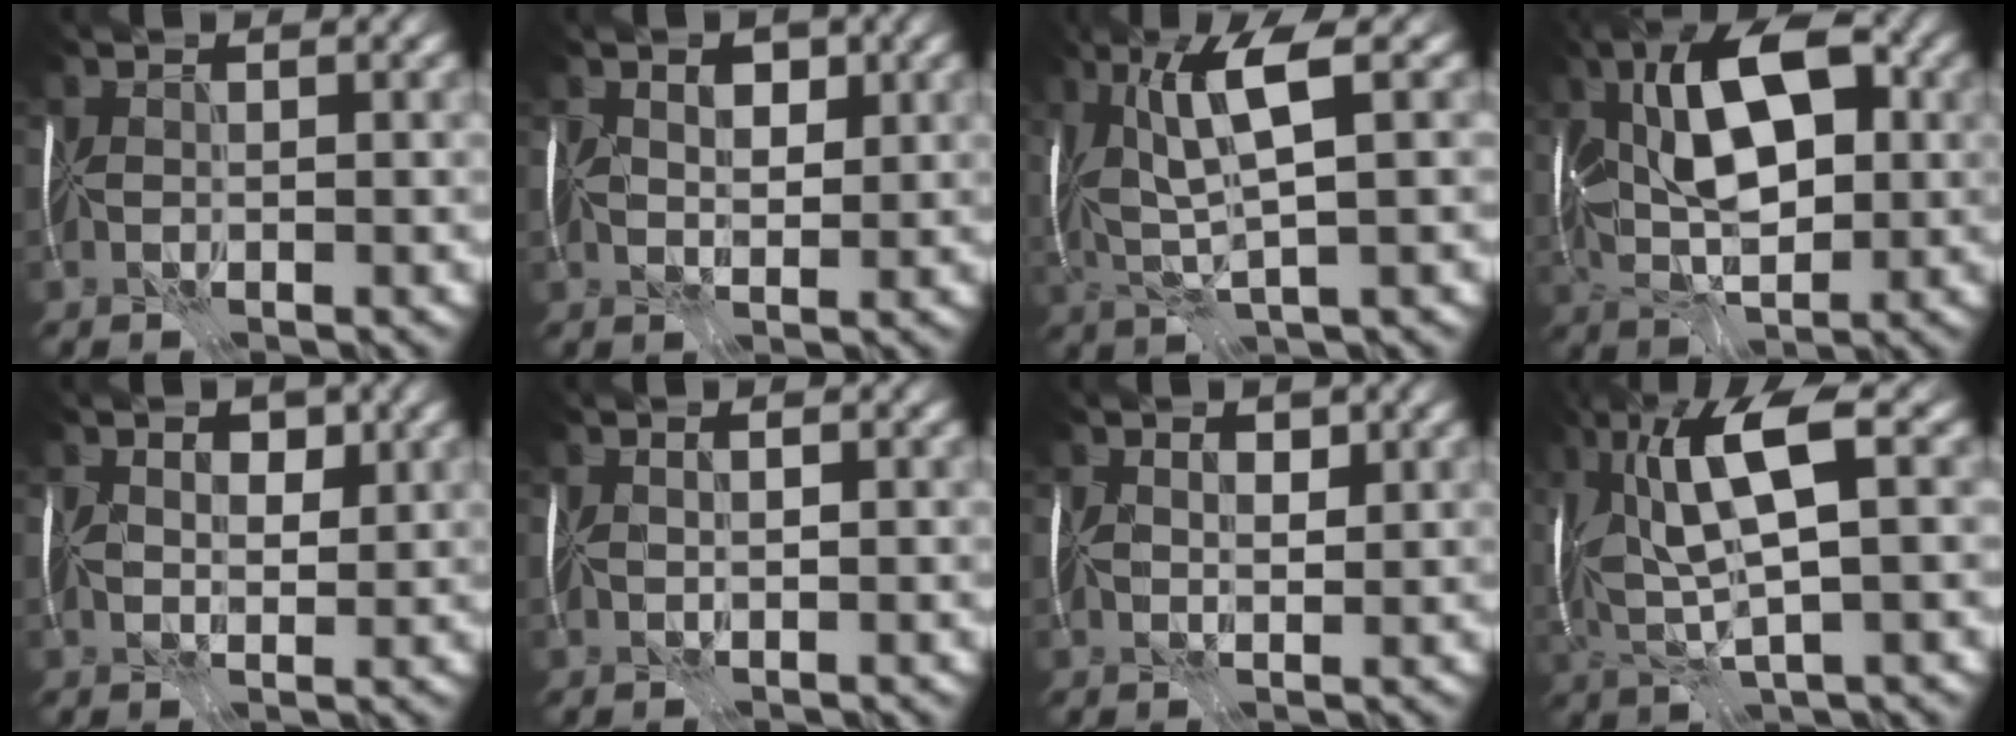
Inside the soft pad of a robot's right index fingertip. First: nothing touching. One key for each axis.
{"total": 1.9, "fx": 0.2, "fy": 1.2, "fz": 1.5, "tx": -0.025, "ty": -0.005, "tz": 0.003}
{"total": 7.0, "fx": 1.3, "fy": 1.2, "fz": 6.7, "tx": -0.137, "ty": 0.010, "tz": 0.027}
{"total": 10.0, "fx": 1.1, "fy": 4.8, "fz": 8.7, "tx": -0.140, "ty": 0.013, "tz": 0.007}
{"total": 1.6, "fx": 0.2, "fy": 1.1, "fz": 1.1, "tx": -0.019, "ty": -0.005, "tz": 0.002}
{"total": 0.5, "fx": -0.4, "fy": -0.4, "fz": 0.1, "tx": -0.001, "ty": -0.004, "tz": -0.001}
{"total": 0.9, "fx": 0.0, "fy": 0.5, "fz": 0.8, "tx": -0.014, "ty": -0.006, "tz": 0.002}
{"total": 8.8, "fx": 1.5, "fy": 2.4, "fz": 8.4, "tx": -0.163, "ty": 0.012, "tz": 0.027}